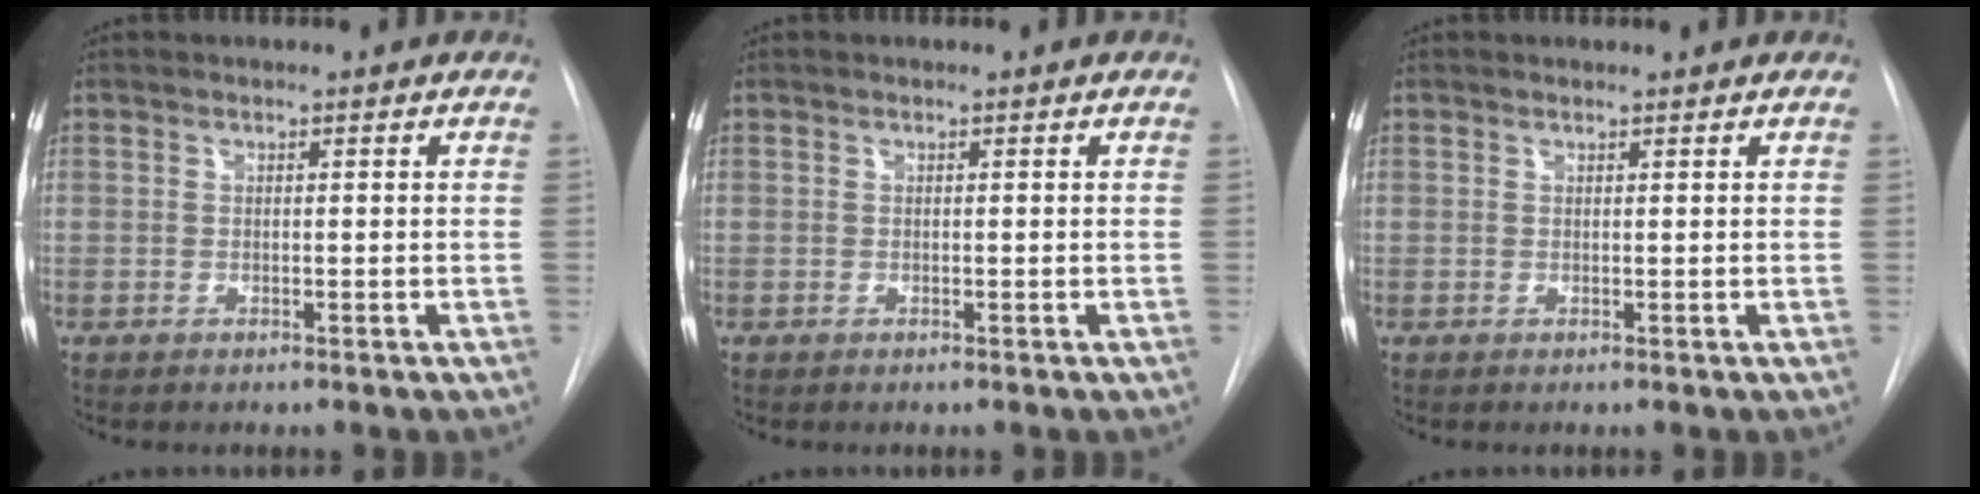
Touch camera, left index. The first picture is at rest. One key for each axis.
{"total": 0.0}
{"total": 0.0}